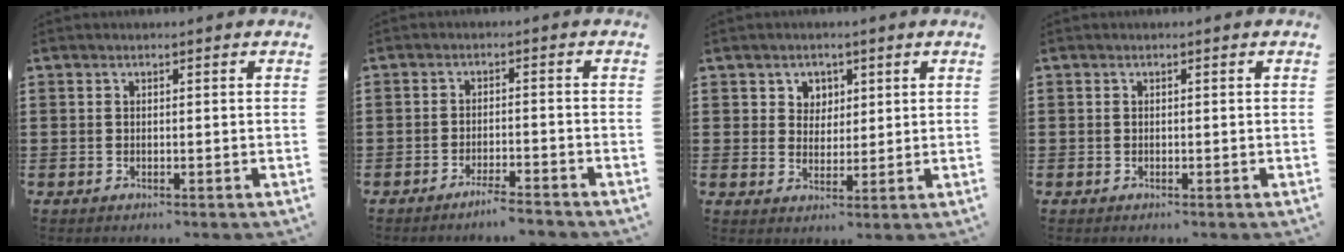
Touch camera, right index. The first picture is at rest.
{"total": 3.1, "force": [-2.8, 0.0, 1.2], "torque": [-0.021, 0.002, -0.055]}
{"total": 3.3, "force": [1.6, 2.9, 0.3], "torque": [-0.022, 0.013, 0.028]}
{"total": 0.0}